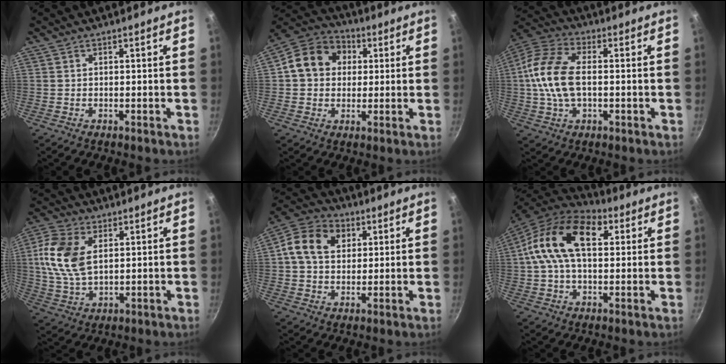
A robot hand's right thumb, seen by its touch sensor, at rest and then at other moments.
{"total": 12.1, "force": [2.3, 10.2, 6.1], "torque": [-0.075, 0.019, 0.017]}
{"total": 13.9, "force": [0.0, 8.0, 11.3], "torque": [-0.220, 0.028, -0.017]}
{"total": 12.3, "force": [2.9, 7.4, 9.4], "torque": [-0.182, -0.004, 0.056]}
{"total": 11.5, "force": [3.0, 8.8, 6.8], "torque": [-0.106, 0.011, 0.035]}
{"total": 17.4, "force": [4.1, 10.3, 13.5], "torque": [-0.219, 0.017, 0.050]}